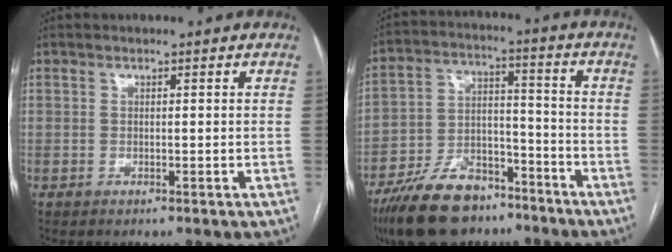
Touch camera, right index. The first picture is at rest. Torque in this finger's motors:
{"motor_torque": [0.17, -0.76, -0.51, -0.21]}